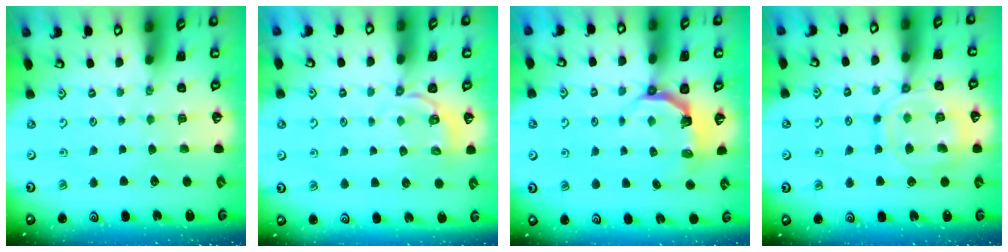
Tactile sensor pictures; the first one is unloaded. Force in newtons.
{"total": 3.1, "press": 2.0, "slide": 2.3}
{"total": 4.8, "press": 3.2, "slide": 3.6}
{"total": 11.9, "press": 11.9, "slide": 0.7}